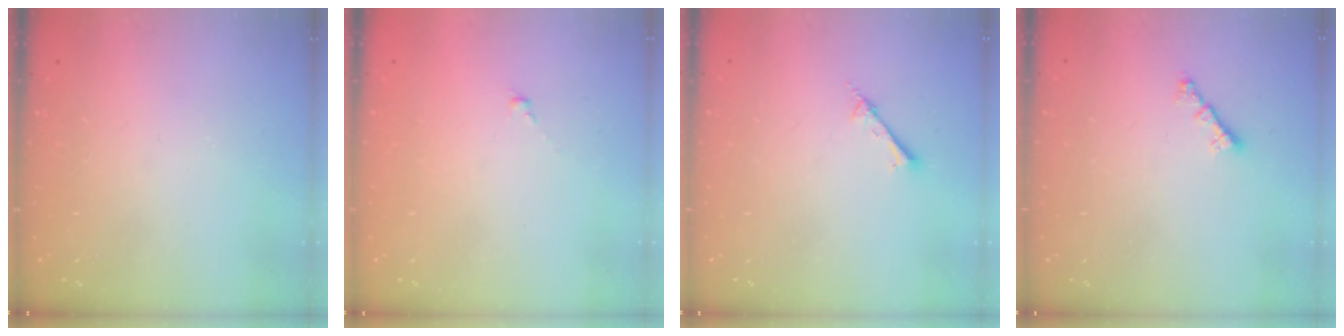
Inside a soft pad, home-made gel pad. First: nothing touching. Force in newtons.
{"total": 0.0}
{"total": 1.5, "press": 1.4, "slide": 0.2}
{"total": 0.8, "press": 0.7, "slide": 0.4}